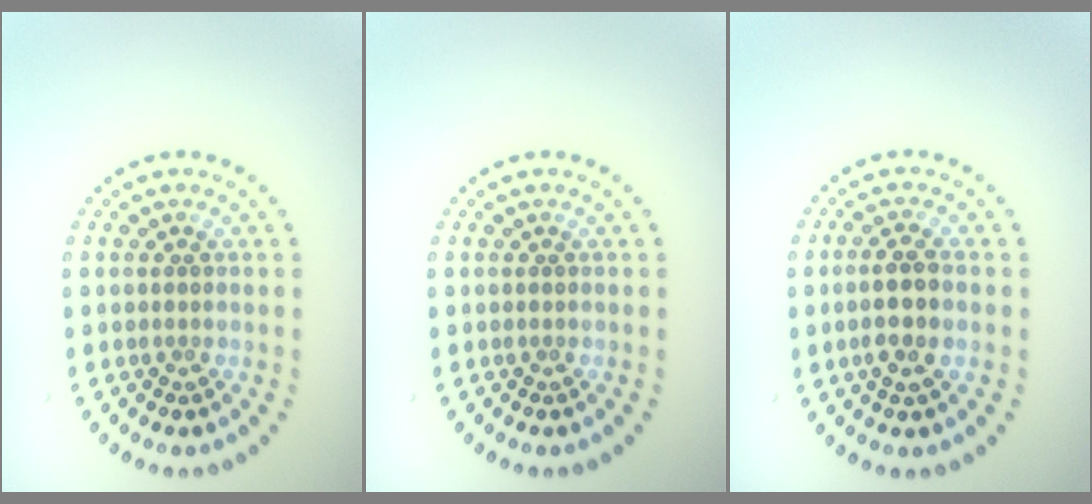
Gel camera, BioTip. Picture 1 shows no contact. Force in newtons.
{"total": 0.0}
{"total": 2.9, "press": 2.7, "slide": 1.0}